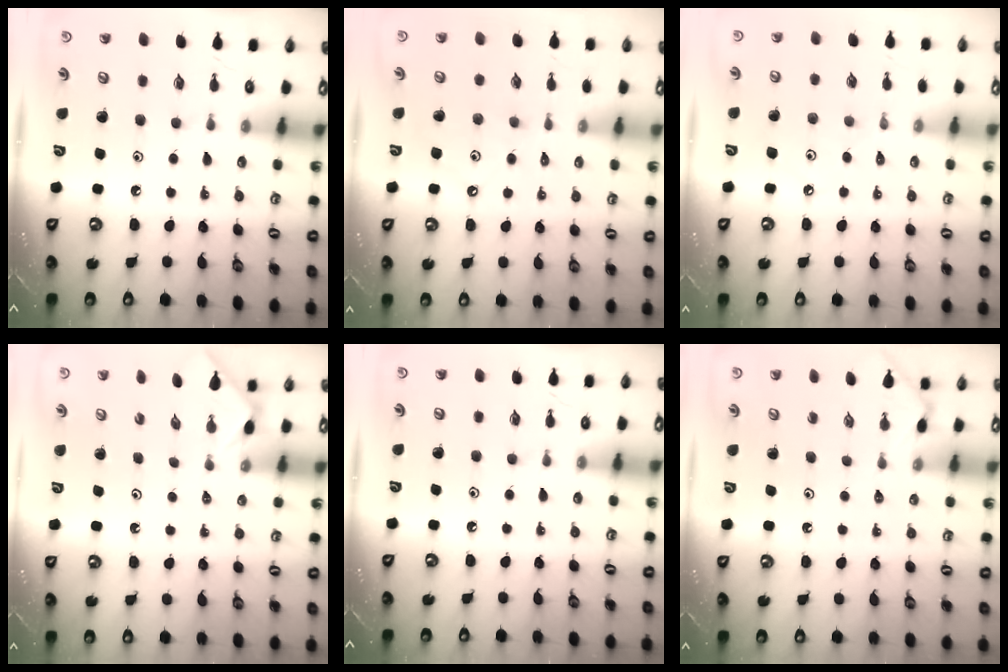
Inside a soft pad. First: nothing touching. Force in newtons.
{"total": 1.7, "press": 1.7, "slide": 0.3}
{"total": 3.8, "press": 3.8, "slide": 0.3}
{"total": 1.3, "press": 1.2, "slide": 0.4}
{"total": 0.0}
{"total": 2.4, "press": 2.4, "slide": 0.5}